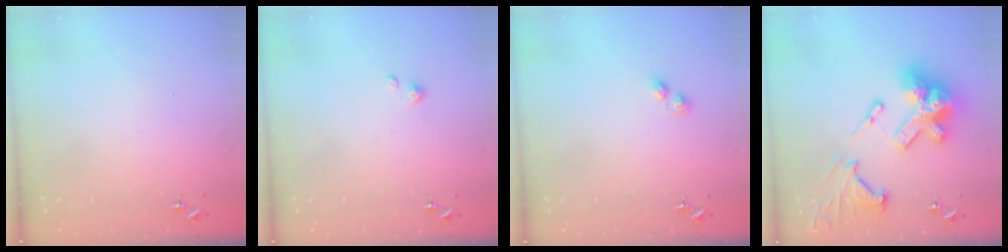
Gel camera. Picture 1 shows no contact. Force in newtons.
{"total": 2.4, "press": 2.4, "slide": 0.3}
{"total": 2.8, "press": 2.7, "slide": 0.4}
{"total": 26.3, "press": 26.1, "slide": 2.5}